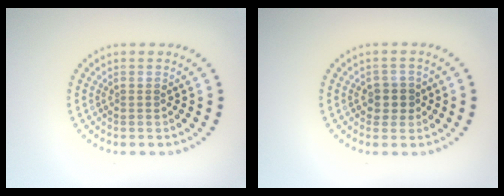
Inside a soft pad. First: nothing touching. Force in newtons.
{"total": 2.0, "press": 1.8, "slide": 0.8}